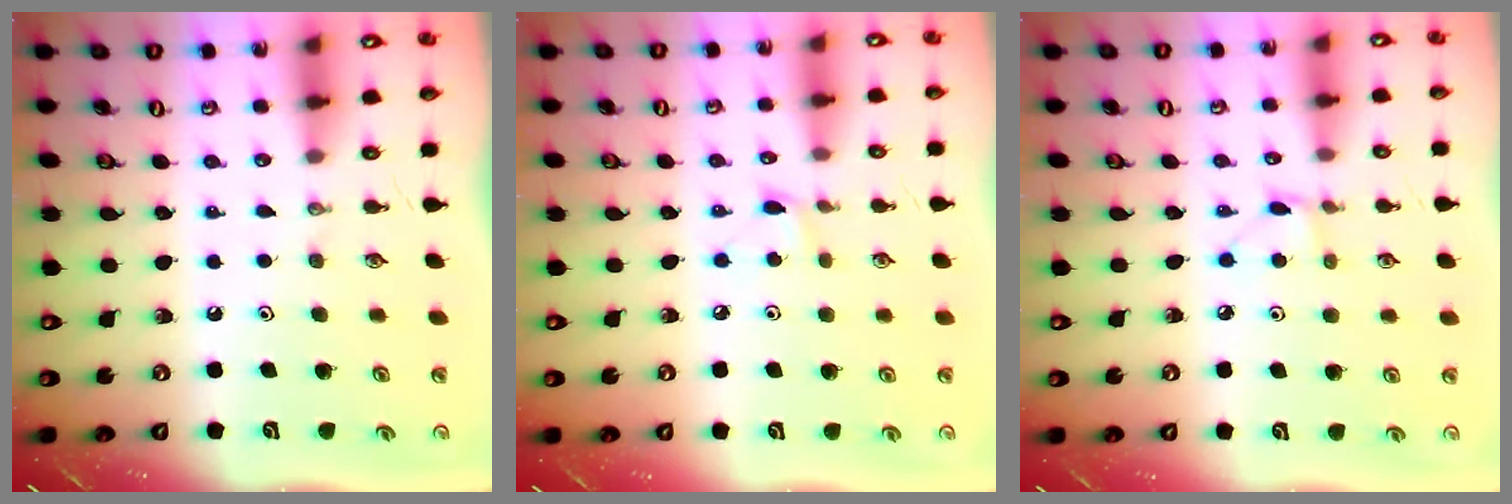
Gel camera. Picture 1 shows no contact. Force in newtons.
{"total": 3.7, "press": 3.7, "slide": 0.5}
{"total": 3.9, "press": 3.9, "slide": 0.5}